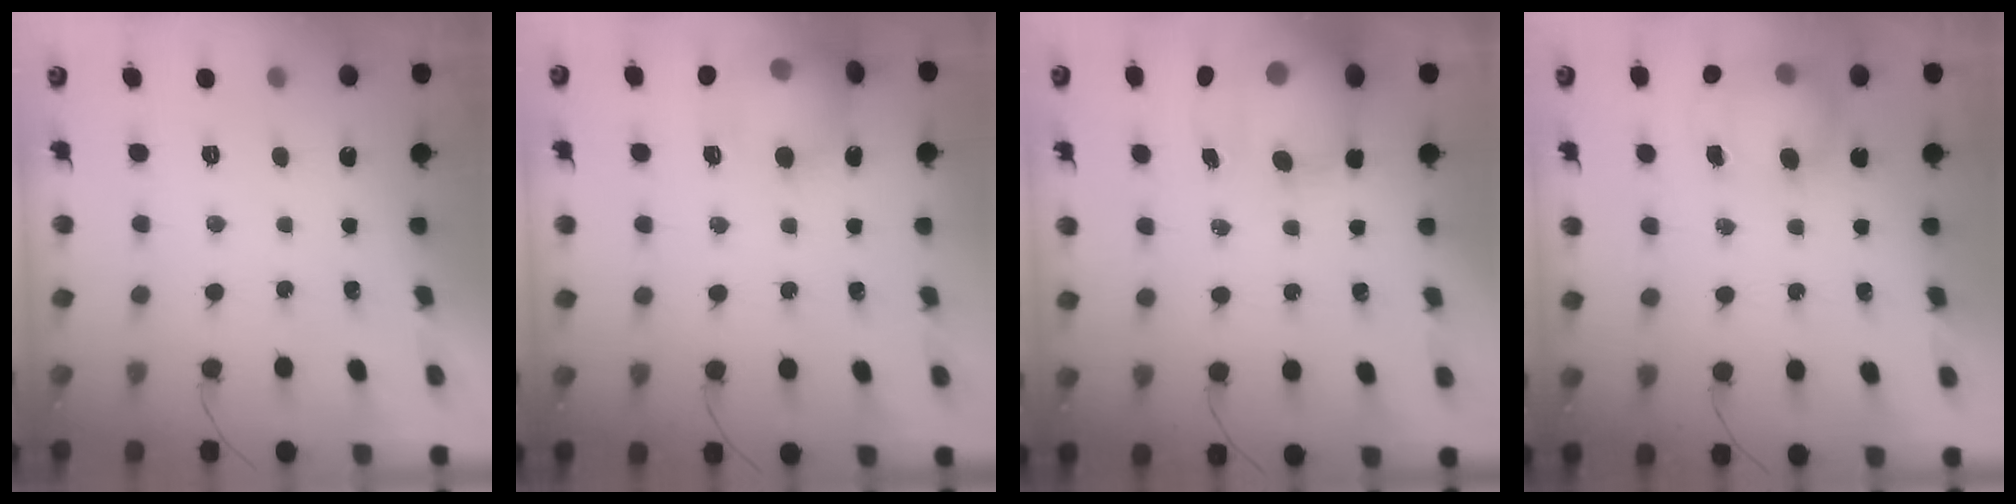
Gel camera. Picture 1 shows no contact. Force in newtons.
{"total": 13.2, "press": 13.0, "slide": 2.1}
{"total": 11.4, "press": 11.0, "slide": 2.8}
{"total": 11.9, "press": 9.8, "slide": 6.8}